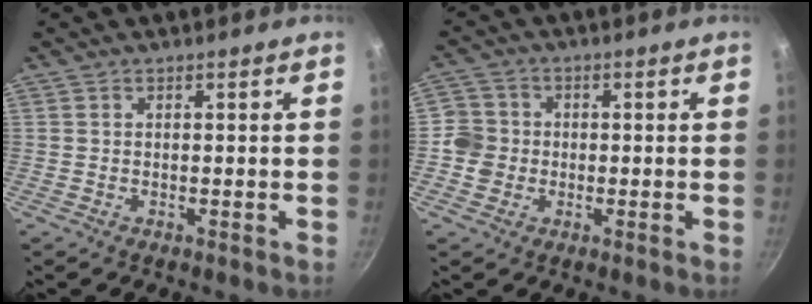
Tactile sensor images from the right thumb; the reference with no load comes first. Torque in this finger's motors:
{"motor_torque": [-0.05, -0.05, 0.30, 0.13, -0.01]}